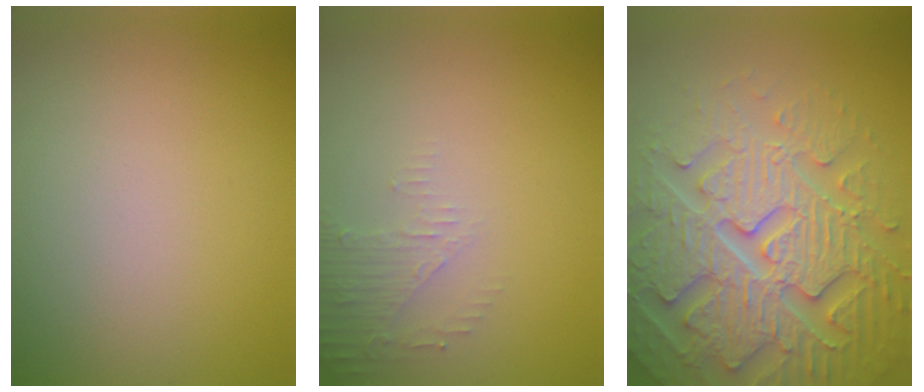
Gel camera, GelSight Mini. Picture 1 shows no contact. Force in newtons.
{"total": 1.9, "press": 1.8, "slide": 0.4}
{"total": 7.9, "press": 7.7, "slide": 2.0}